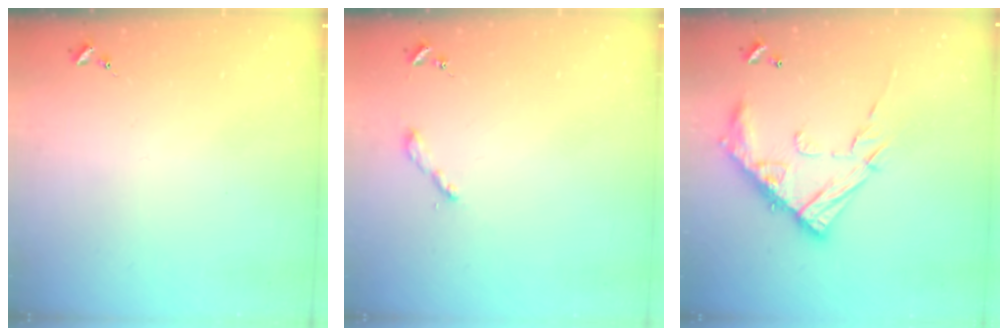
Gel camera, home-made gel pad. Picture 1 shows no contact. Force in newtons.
{"total": 2.2, "press": 2.2, "slide": 0.2}
{"total": 17.4, "press": 17.3, "slide": 1.3}